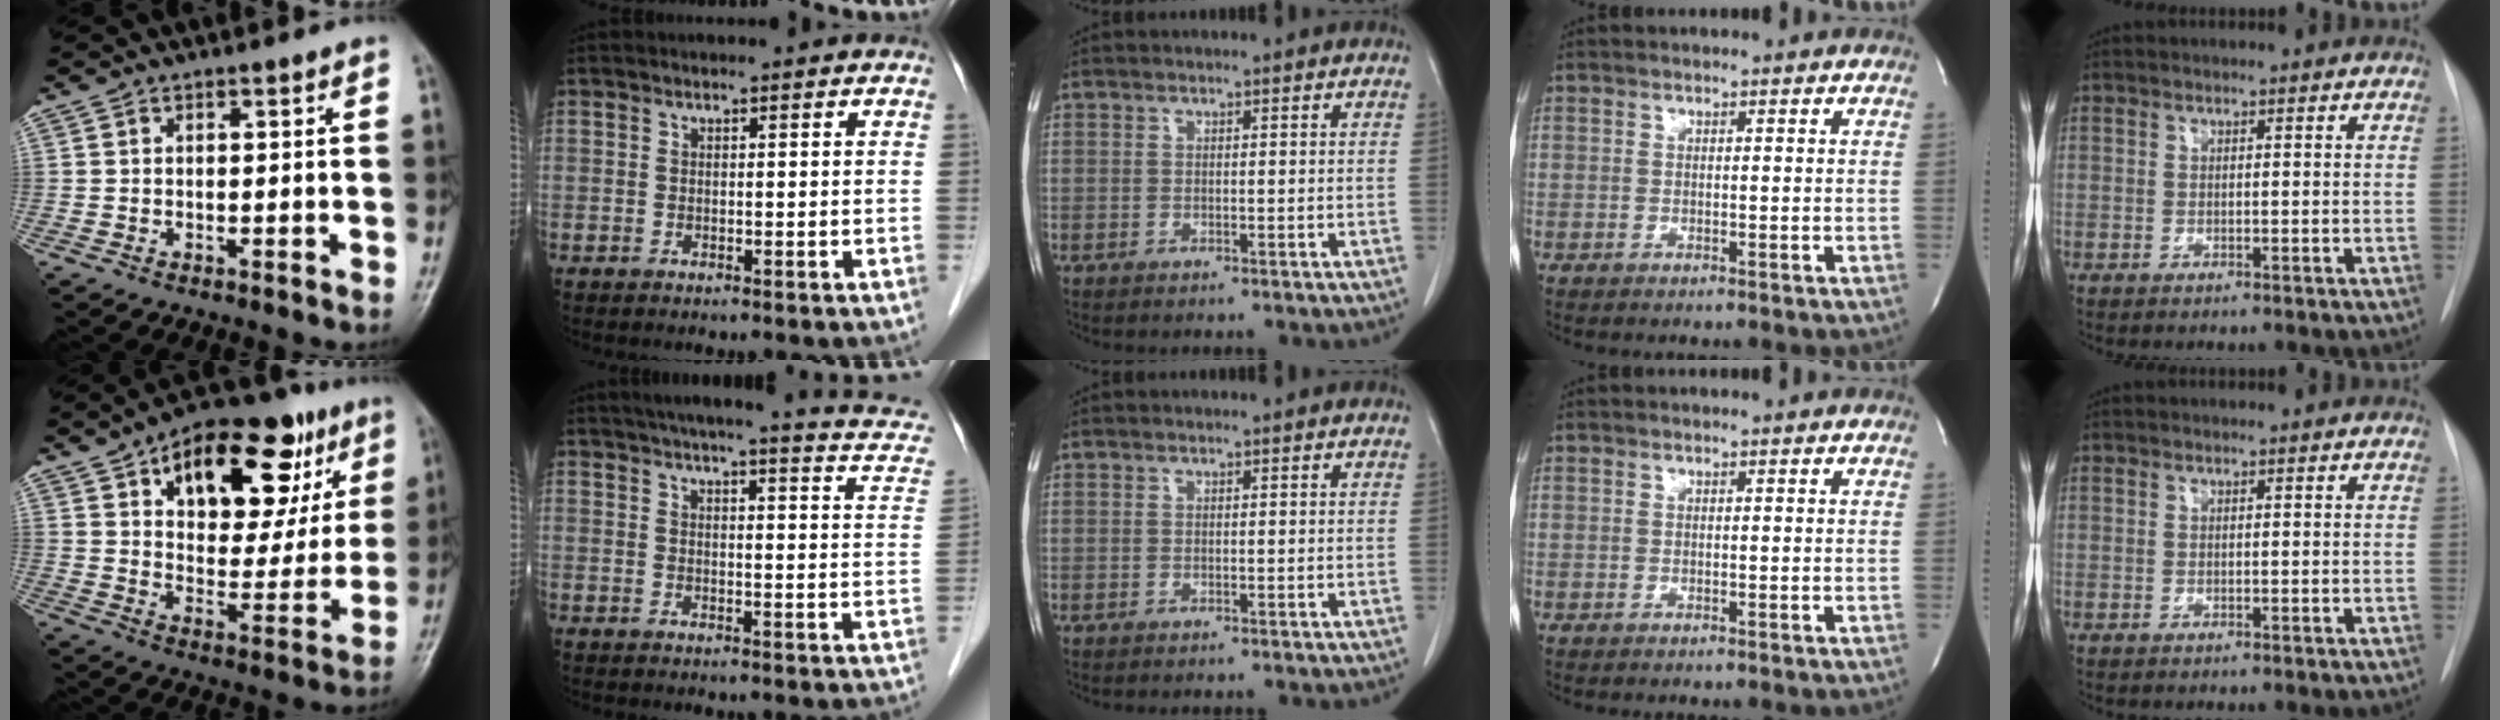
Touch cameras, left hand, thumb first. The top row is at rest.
{"thumb": {"total": 24.1, "force": [11.1, 12.3, 17.5], "torque": [-0.206, -0.010, 0.166]}, "index": {"total": 17.8, "force": [14.5, 2.5, 10.0], "torque": [-0.131, 0.006, 0.158]}}